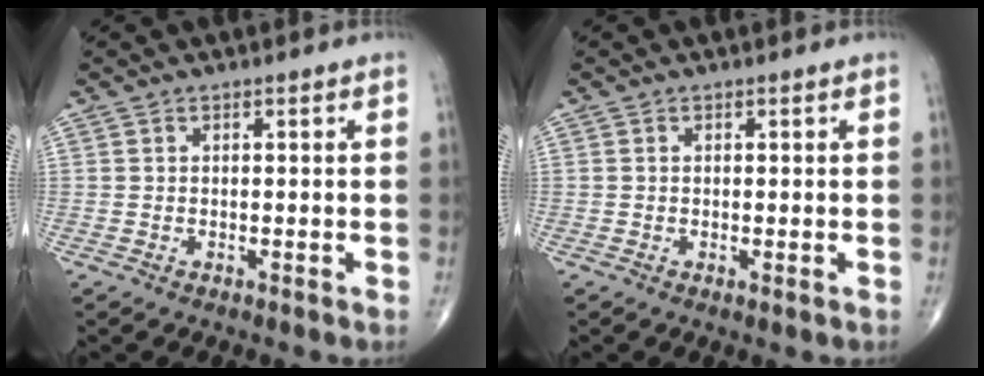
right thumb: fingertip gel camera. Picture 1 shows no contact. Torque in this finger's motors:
{"motor_torque": [-0.17, 0.06, -0.27, -0.21, -0.02]}